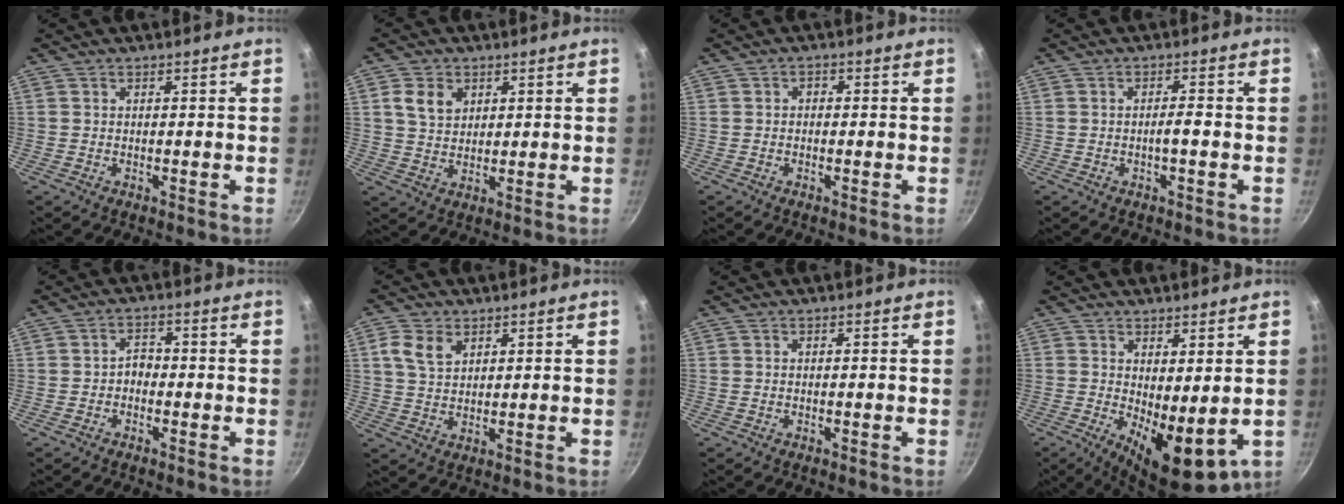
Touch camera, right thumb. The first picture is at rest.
{"total": 6.0, "force": [2.2, 4.5, 3.3], "torque": [-0.042, -0.005, 0.041]}
{"total": 1.3, "force": [-0.2, 1.1, 0.7], "torque": [-0.010, 0.007, -0.005]}
{"total": 2.1, "force": [-0.7, 0.3, 1.9], "torque": [-0.035, 0.011, -0.011]}
{"total": 2.5, "force": [-0.8, 1.9, 1.4], "torque": [-0.007, 0.016, -0.018]}
{"total": 5.8, "force": [2.5, 3.9, 3.4], "torque": [-0.057, -0.006, 0.048]}
{"total": 0.0}
{"total": 10.5, "force": [0.0, 4.3, 9.6], "torque": [-0.122, -0.020, 0.013]}